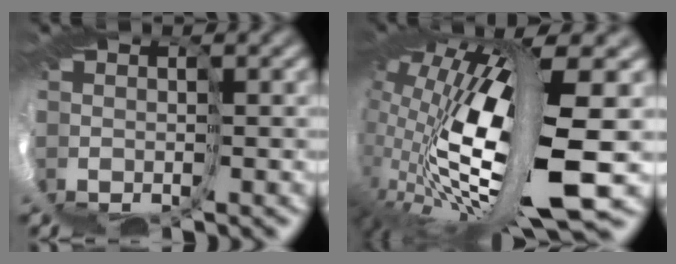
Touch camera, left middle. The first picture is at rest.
{"total": 13.6, "force": [1.9, 3.2, 13.1], "torque": [-0.263, -0.038, 0.052]}